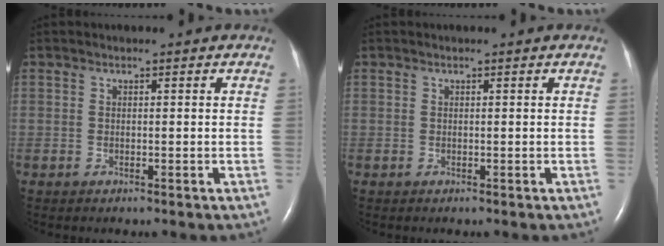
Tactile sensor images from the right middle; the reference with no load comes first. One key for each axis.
{"total": 0.0}